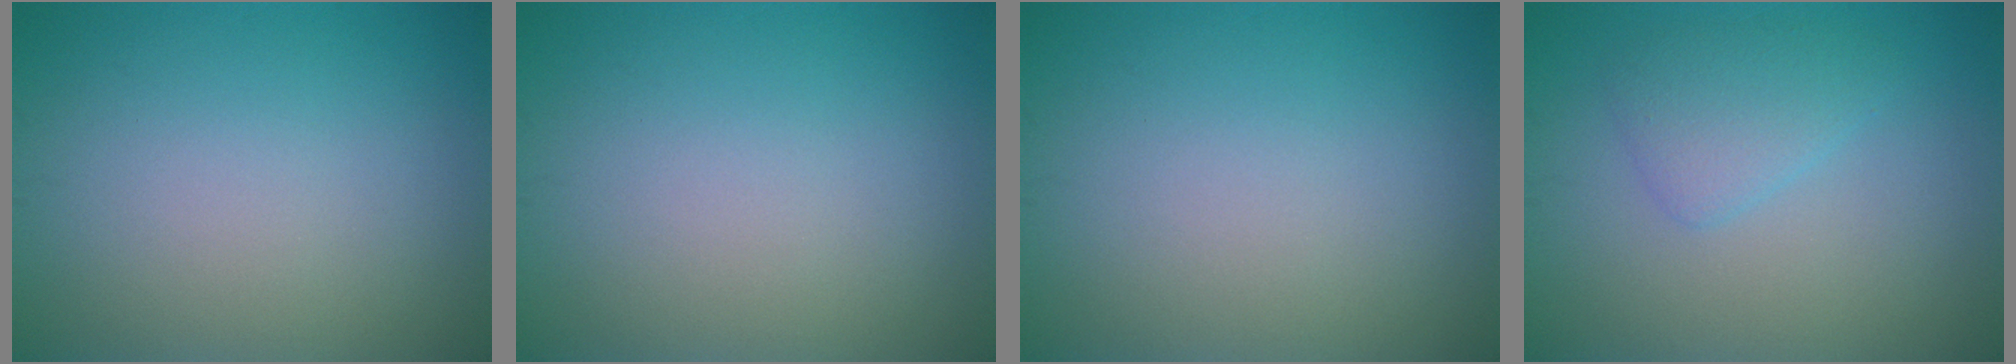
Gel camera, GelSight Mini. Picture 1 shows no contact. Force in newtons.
{"total": 0.0}
{"total": 0.0}
{"total": 2.4, "press": 2.4, "slide": 0.1}